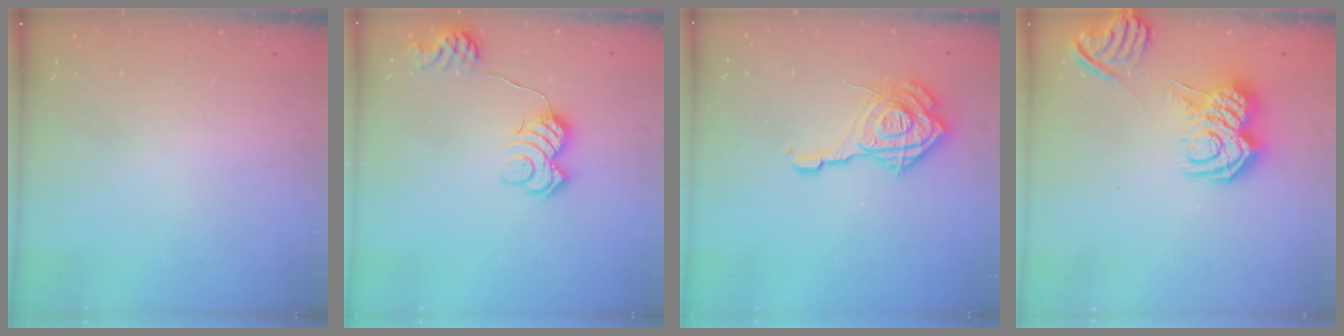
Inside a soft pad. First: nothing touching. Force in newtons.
{"total": 11.1, "press": 11.0, "slide": 0.7}
{"total": 16.9, "press": 16.8, "slide": 1.7}
{"total": 11.4, "press": 11.4, "slide": 0.6}